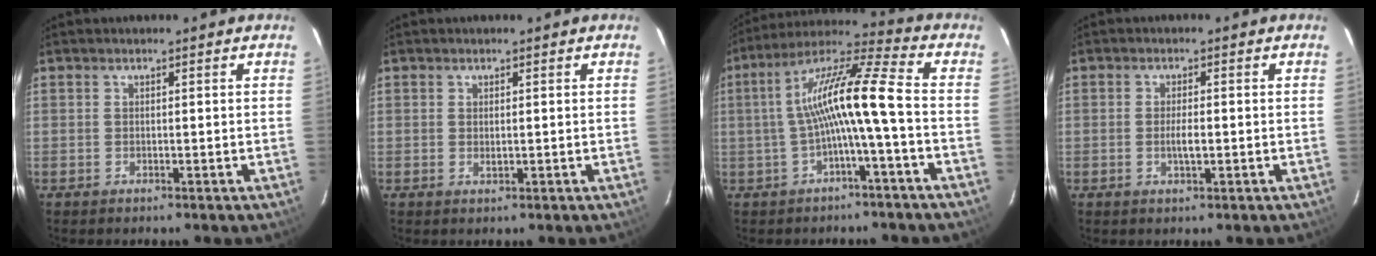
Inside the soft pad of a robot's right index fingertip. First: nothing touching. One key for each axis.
{"total": 1.0, "fx": 0.2, "fy": 0.4, "fz": 0.8, "tx": -0.015, "ty": 0.000, "tz": 0.003}
{"total": 11.9, "fx": -1.9, "fy": 0.2, "fz": 11.8, "tx": -0.230, "ty": 0.022, "tz": -0.035}
{"total": 2.6, "fx": -0.4, "fy": 0.7, "fz": 2.4, "tx": -0.045, "ty": -0.003, "tz": -0.007}